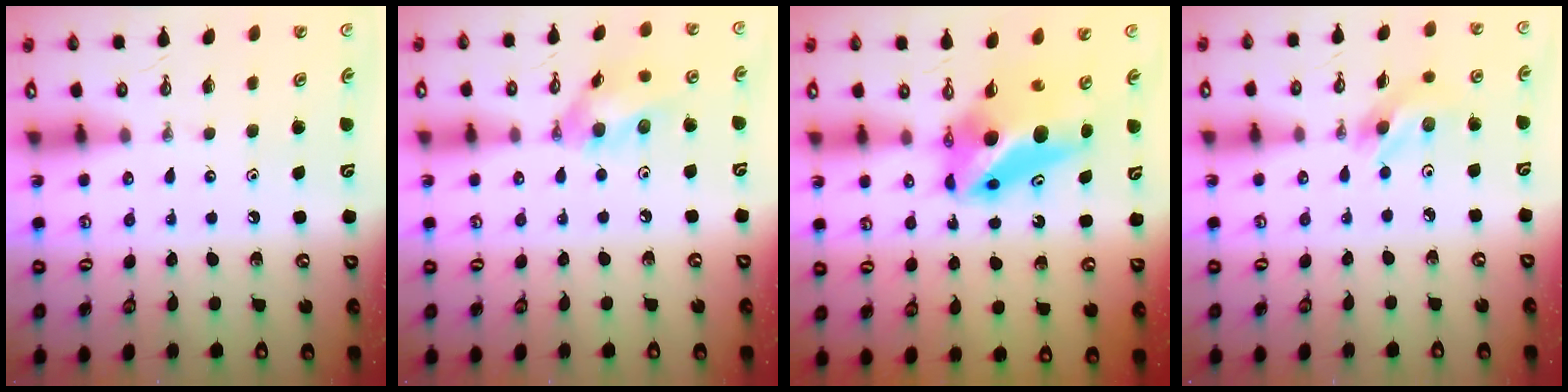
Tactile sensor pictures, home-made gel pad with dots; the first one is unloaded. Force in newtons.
{"total": 10.9, "press": 10.7, "slide": 1.8}
{"total": 8.1, "press": 8.1, "slide": 0.8}
{"total": 5.8, "press": 5.8, "slide": 0.7}